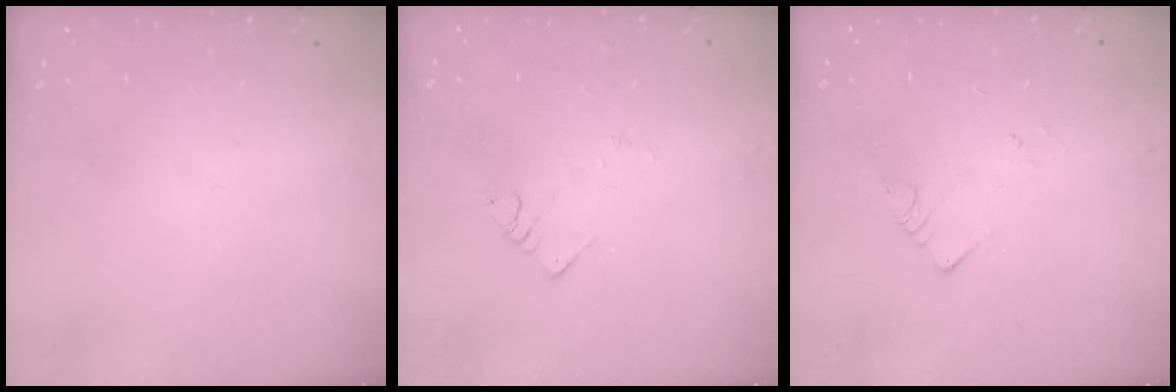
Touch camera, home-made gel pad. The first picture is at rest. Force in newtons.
{"total": 2.8, "press": 2.8, "slide": 0.3}
{"total": 2.9, "press": 2.9, "slide": 0.2}